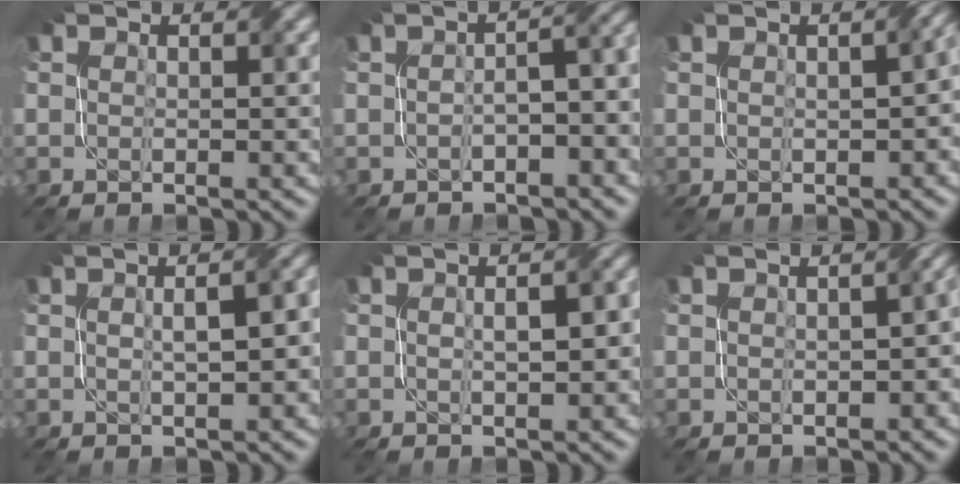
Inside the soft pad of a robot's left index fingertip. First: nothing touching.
{"total": 4.6, "force": [-0.9, 1.7, 4.2], "torque": [-0.048, 0.010, -0.012]}
{"total": 3.0, "force": [0.2, 1.2, 2.8], "torque": [-0.029, 0.006, 0.011]}
{"total": 5.3, "force": [0.6, 2.0, 4.9], "torque": [-0.046, 0.022, 0.005]}
{"total": 3.7, "force": [0.2, 1.3, 3.4], "torque": [-0.044, 0.012, 0.003]}
{"total": 3.7, "force": [-0.1, 2.0, 3.1], "torque": [-0.017, 0.000, 0.011]}